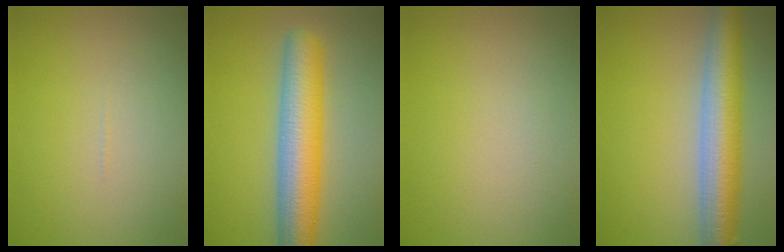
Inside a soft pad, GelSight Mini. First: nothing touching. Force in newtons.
{"total": 8.1, "press": 8.1, "slide": 0.3}
{"total": 0.0}
{"total": 7.6, "press": 7.6, "slide": 0.1}